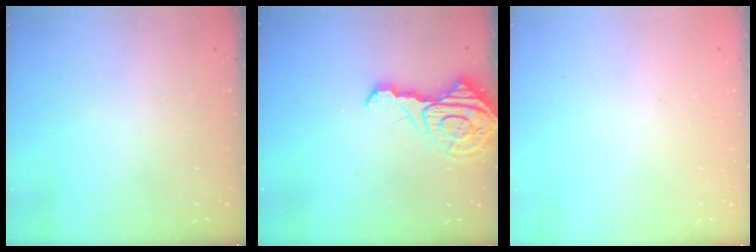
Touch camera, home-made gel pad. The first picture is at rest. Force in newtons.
{"total": 12.2, "press": 12.2, "slide": 1.1}
{"total": 0.0}